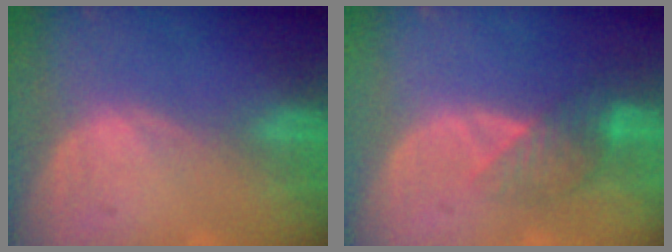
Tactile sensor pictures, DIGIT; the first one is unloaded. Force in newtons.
{"total": 4.2, "press": 4.1, "slide": 0.5}